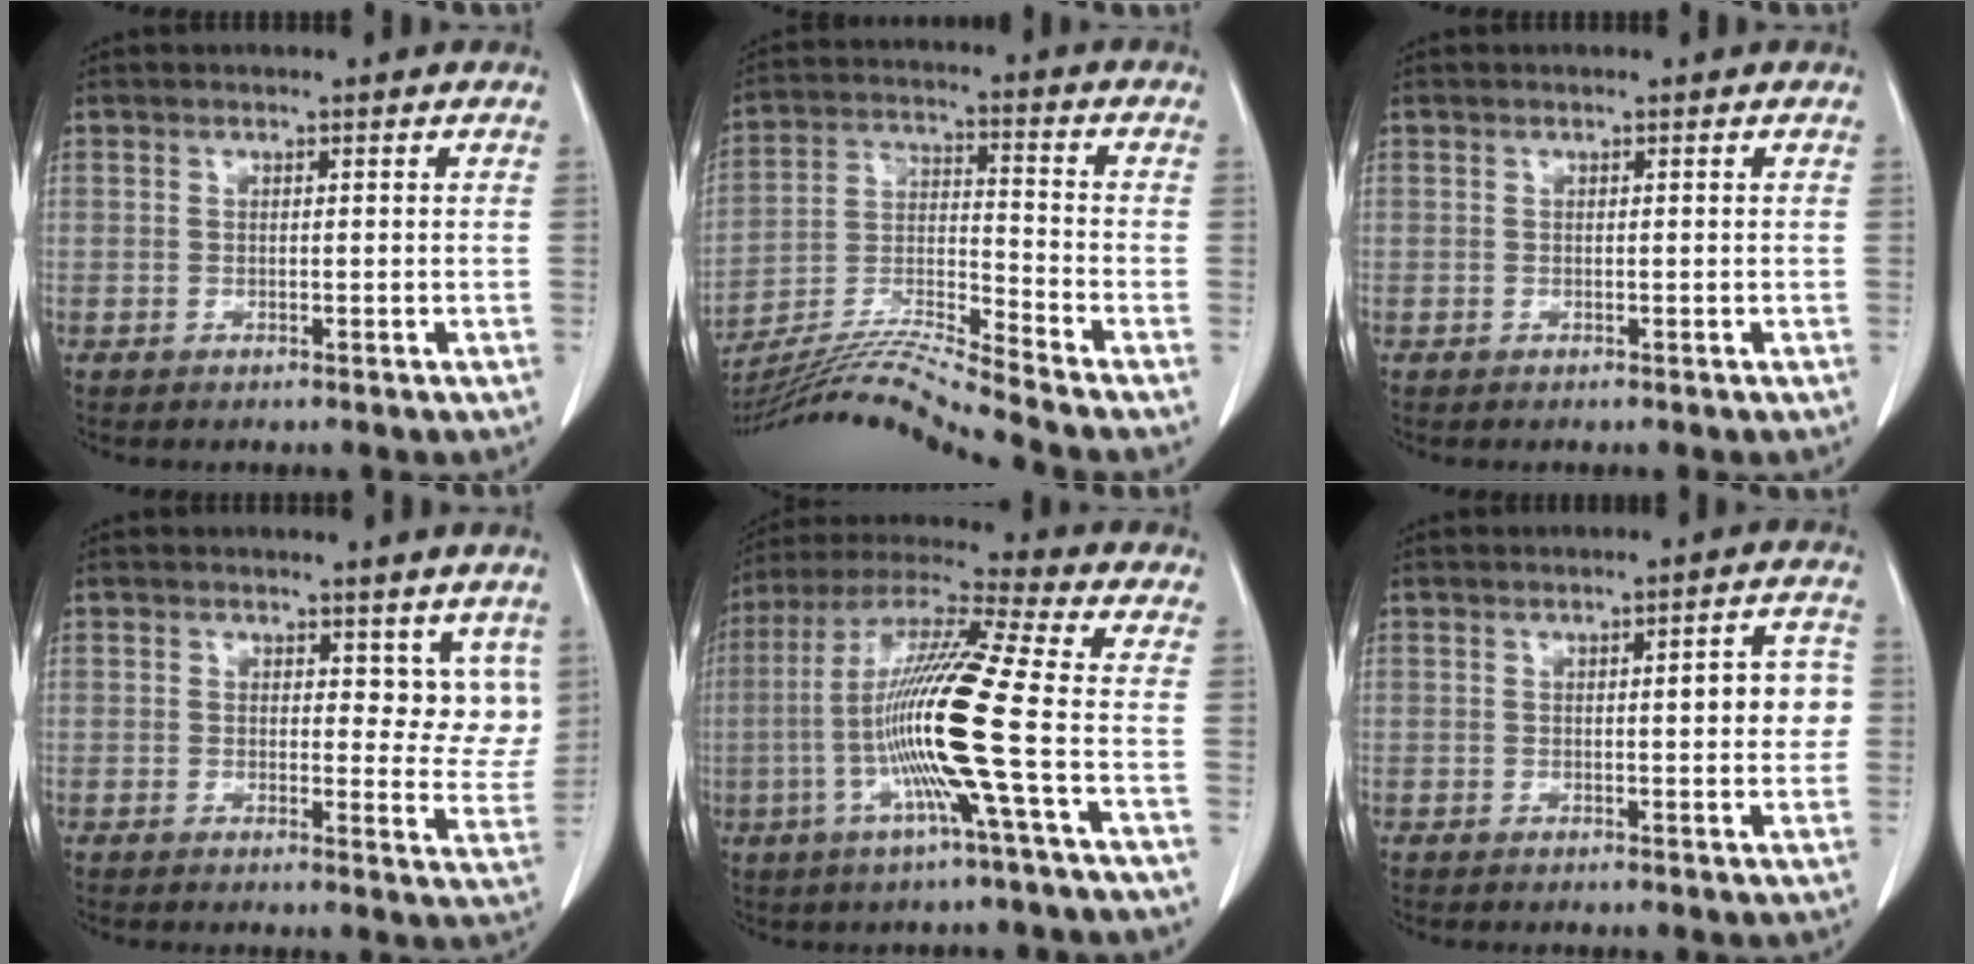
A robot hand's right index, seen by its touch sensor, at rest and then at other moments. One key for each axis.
{"total": 14.0, "fx": -12.9, "fy": -3.2, "fz": 4.5, "tx": -0.084, "ty": 0.000, "tz": -0.238}
{"total": 0.0}
{"total": 5.8, "fx": 3.7, "fy": 3.2, "fz": 3.1, "tx": -0.016, "ty": -0.020, "tz": 0.036}
{"total": 15.4, "fx": -3.2, "fy": -1.6, "fz": 14.9, "tx": -0.294, "ty": -0.005, "tz": -0.076}
{"total": 5.1, "fx": 0.3, "fy": 1.3, "fz": 4.9, "tx": -0.058, "ty": 0.012, "tz": 0.002}